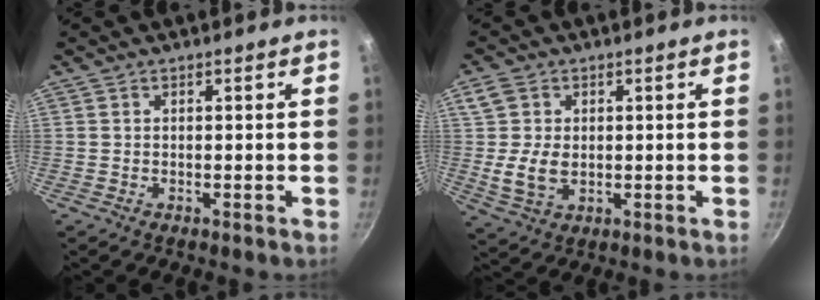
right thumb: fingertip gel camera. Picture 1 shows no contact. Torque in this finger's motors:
{"motor_torque": [0.00, 0.15, 0.34, -0.29, 0.08]}